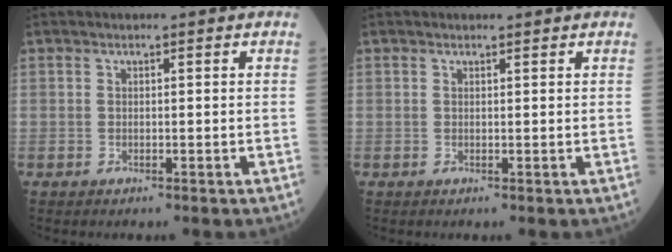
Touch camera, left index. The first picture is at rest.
{"total": 0.0}